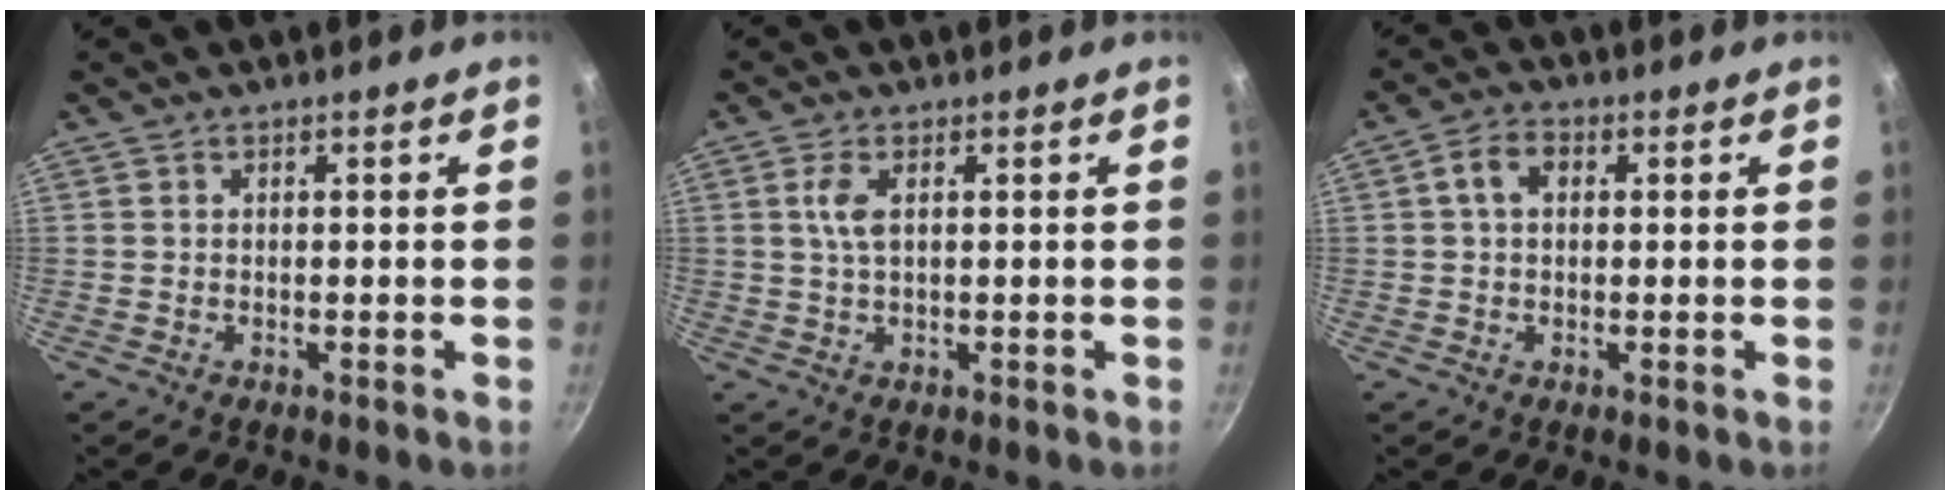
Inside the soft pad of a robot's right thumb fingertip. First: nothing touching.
{"total": 3.4, "force": [0.8, 1.5, 3.0], "torque": [-0.064, 0.002, 0.017]}
{"total": 4.5, "force": [0.8, 3.2, 3.0], "torque": [-0.048, 0.010, 0.007]}